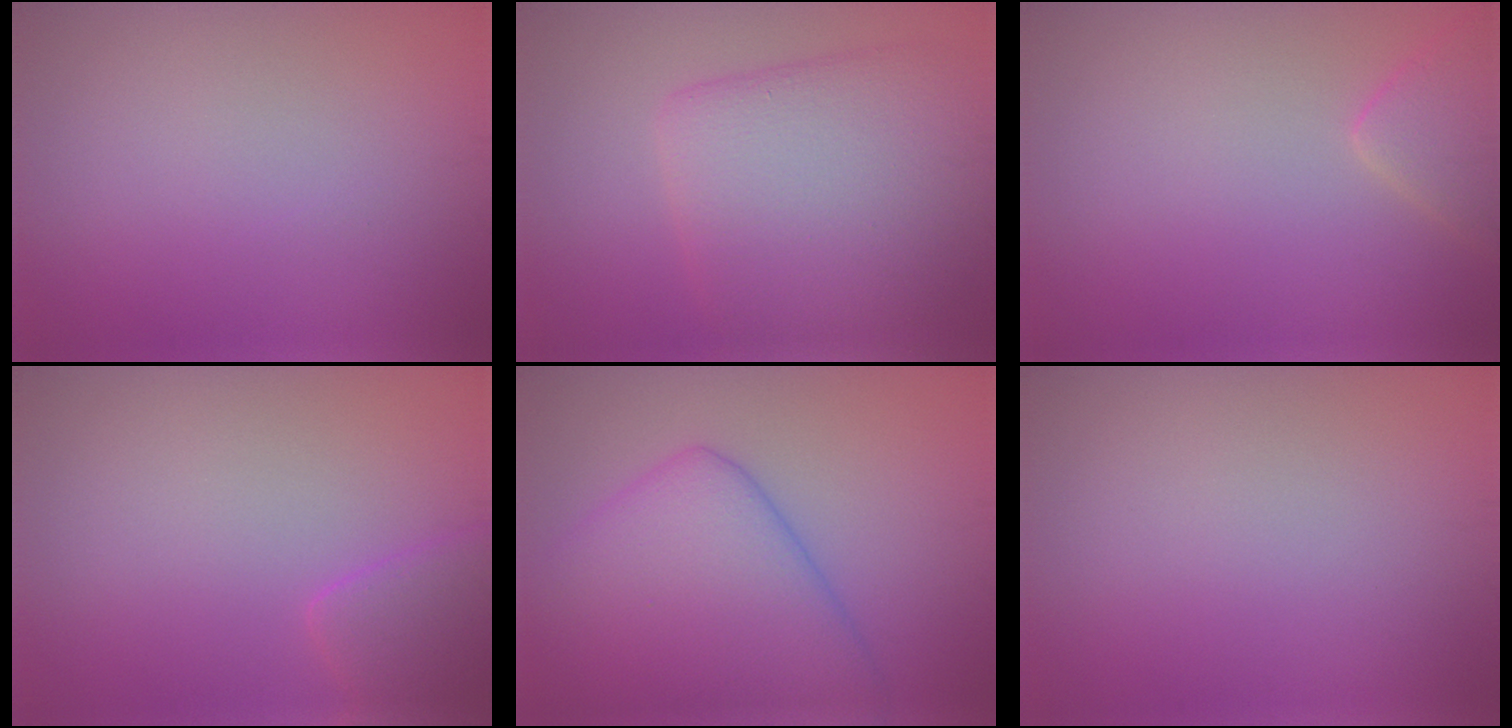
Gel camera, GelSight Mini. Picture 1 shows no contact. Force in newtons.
{"total": 8.6, "press": 8.6, "slide": 0.3}
{"total": 2.6, "press": 2.6, "slide": 0.2}
{"total": 2.5, "press": 2.5, "slide": 0.3}
{"total": 8.9, "press": 8.9, "slide": 0.3}
{"total": 0.0}